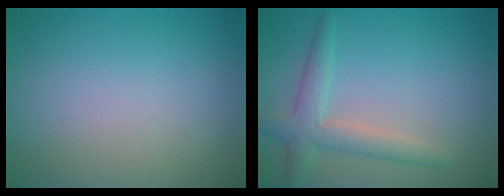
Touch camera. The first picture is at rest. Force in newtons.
{"total": 3.2, "press": 3.2, "slide": 0.1}